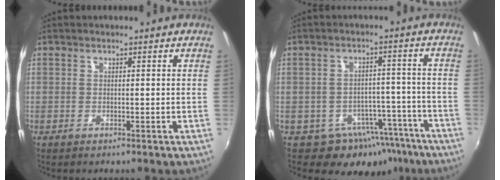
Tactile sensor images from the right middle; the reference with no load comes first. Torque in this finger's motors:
{"motor_torque": [0.19, -0.19, 0.11, 0.01]}